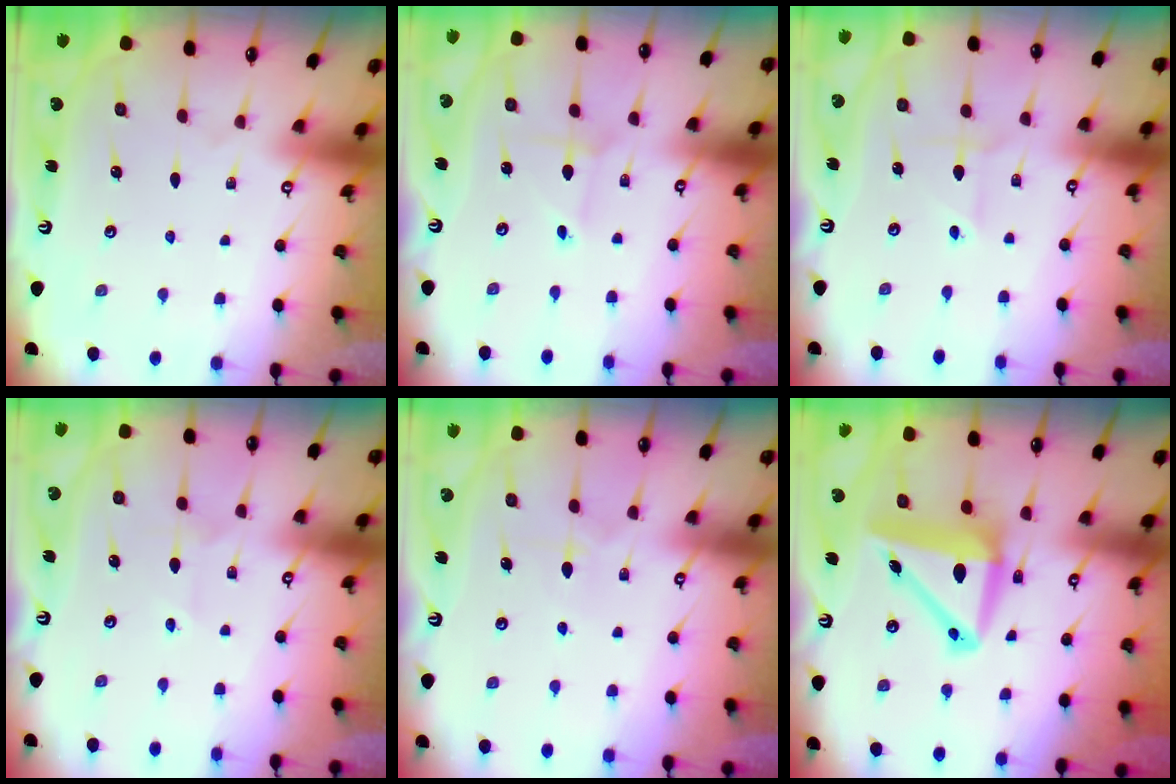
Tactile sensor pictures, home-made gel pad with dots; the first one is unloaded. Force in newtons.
{"total": 1.1, "press": 1.1, "slide": 0.0}
{"total": 1.8, "press": 1.8, "slide": 0.2}
{"total": 2.0, "press": 1.9, "slide": 0.5}
{"total": 5.3, "press": 5.3, "slide": 0.4}
{"total": 11.3, "press": 10.9, "slide": 2.9}